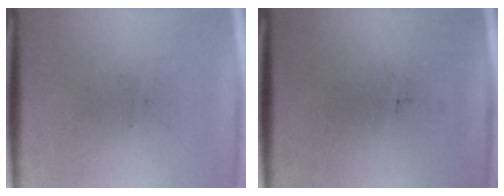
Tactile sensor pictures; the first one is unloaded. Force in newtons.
{"total": 0.0}